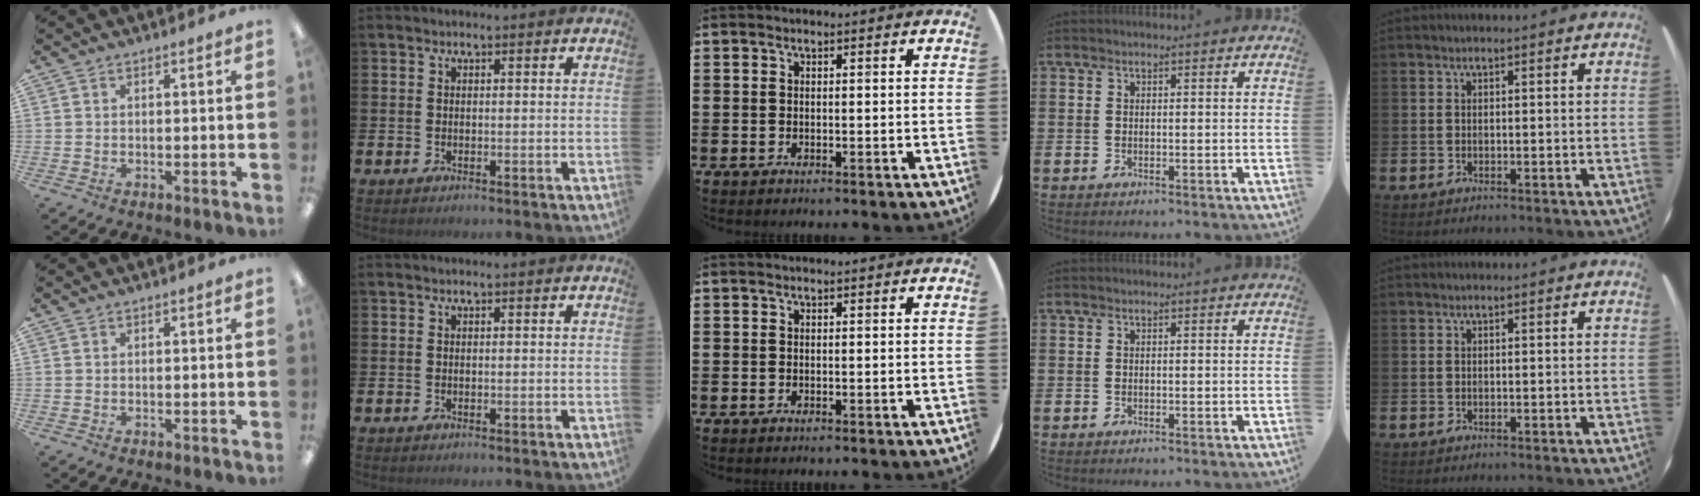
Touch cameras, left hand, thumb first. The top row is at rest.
{}